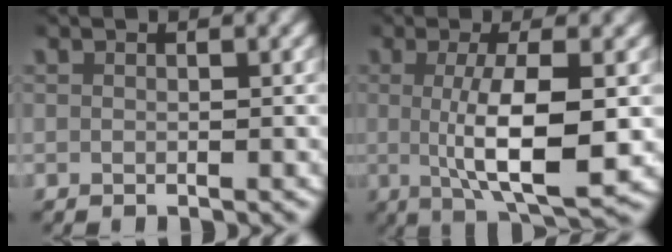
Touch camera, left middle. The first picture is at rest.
{"total": 7.3, "force": [-0.4, 1.9, 7.0], "torque": [-0.114, -0.011, -0.001]}